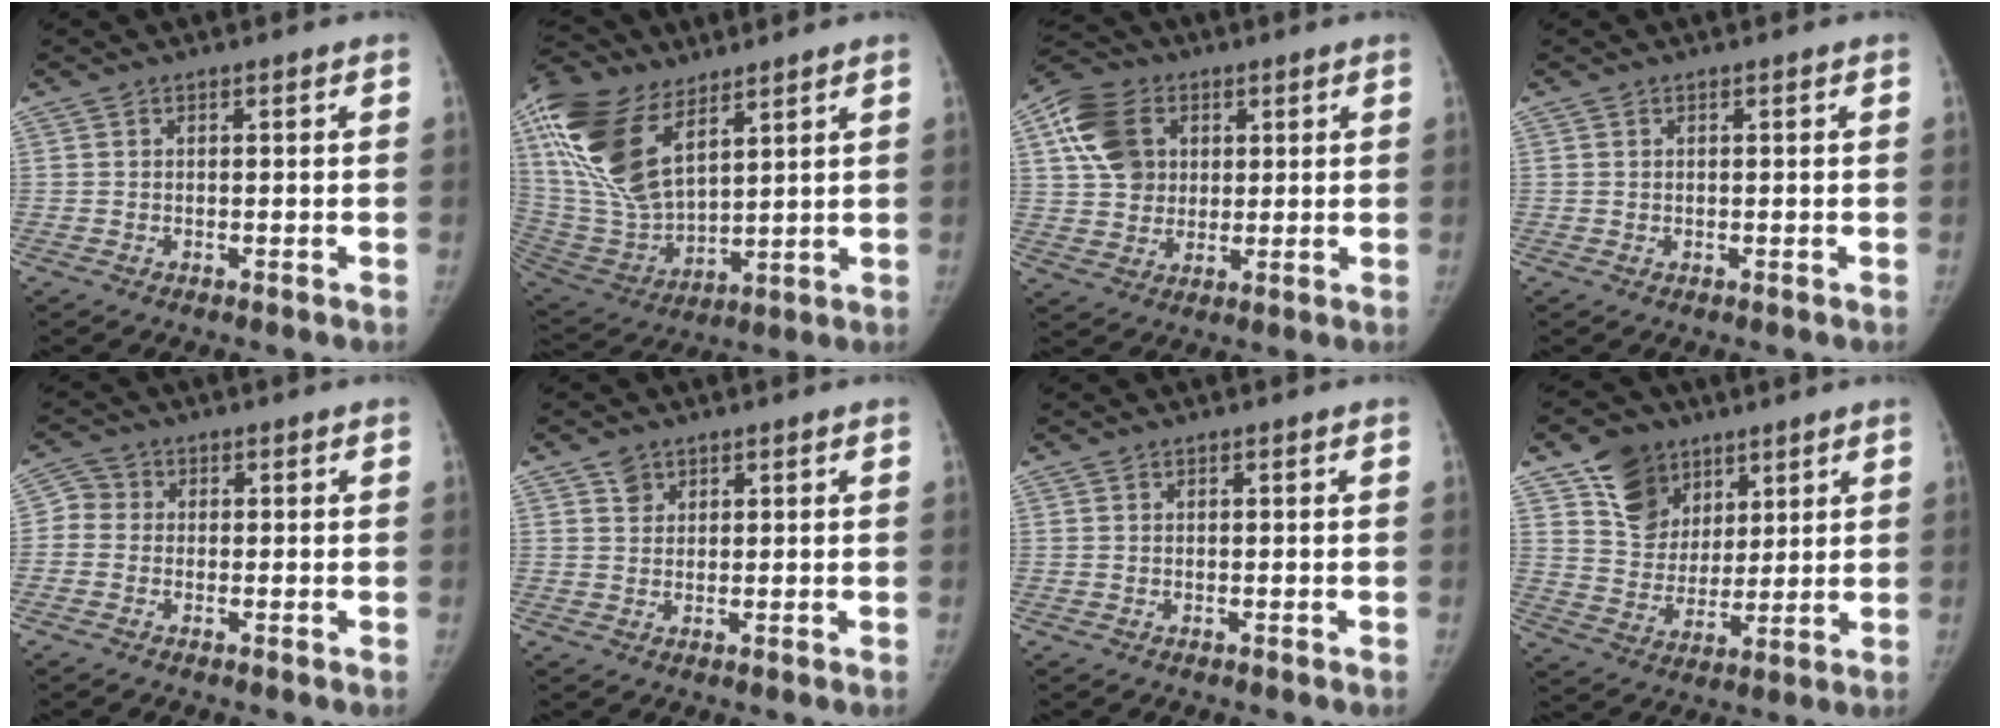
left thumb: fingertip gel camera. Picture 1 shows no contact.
{"total": 21.6, "force": [11.3, 10.7, 15.0], "torque": [-0.317, -0.035, 0.229]}
{"total": 12.9, "force": [4.1, 10.2, 6.6], "torque": [-0.109, 0.000, 0.070]}
{"total": 0.0}
{"total": 3.2, "force": [-0.3, 3.1, 0.9], "torque": [0.000, 0.005, -0.020]}
{"total": 2.2, "force": [1.4, 1.6, 0.4], "torque": [0.007, -0.015, 0.022]}
{"total": 0.0}
{"total": 11.8, "force": [7.0, 8.8, 3.6], "torque": [-0.028, -0.046, 0.130]}